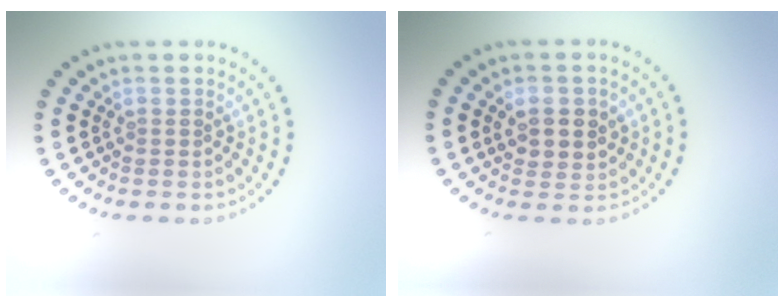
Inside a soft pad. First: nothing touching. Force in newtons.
{"total": 2.6, "press": 2.6, "slide": 0.7}